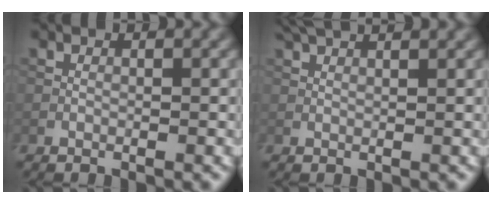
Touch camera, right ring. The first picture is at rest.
{"total": 4.4, "force": [3.2, 1.4, 2.7], "torque": [-0.032, 0.019, 0.026]}